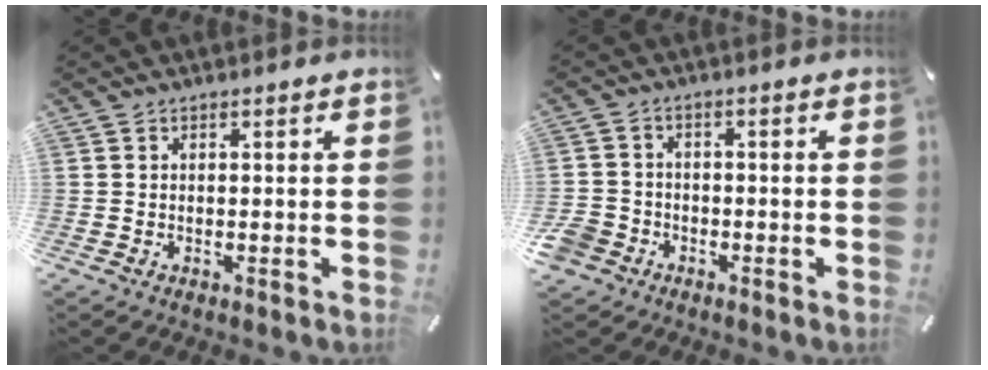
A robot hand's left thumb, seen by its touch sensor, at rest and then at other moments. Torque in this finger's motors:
{"motor_torque": [0.42, 1.96, 0.38, 0.38, 0.25]}